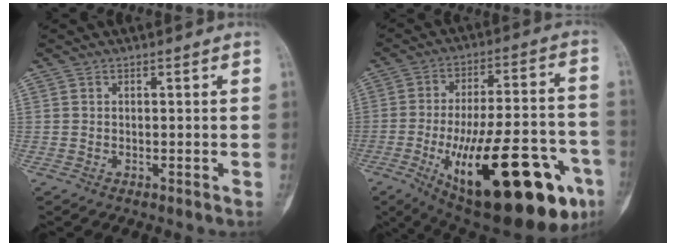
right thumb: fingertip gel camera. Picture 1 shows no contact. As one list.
[{"total": 31.6, "force": [-12.6, 11.0, 26.8], "torque": [-0.352, 0.031, -0.171]}]